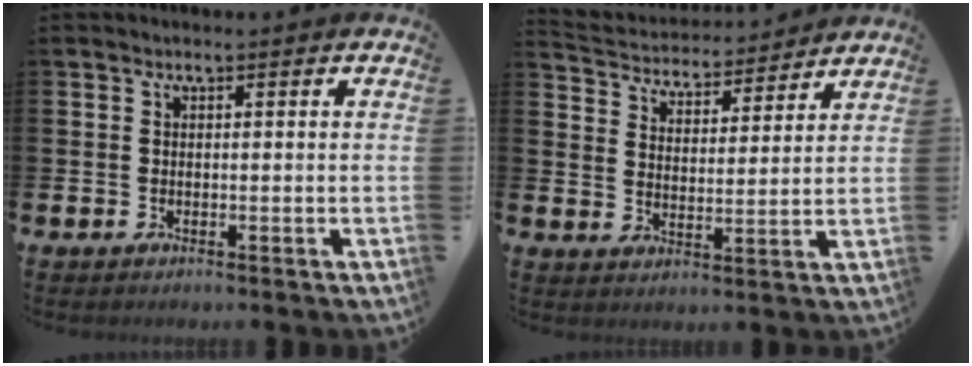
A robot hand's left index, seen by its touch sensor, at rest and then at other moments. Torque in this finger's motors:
{"motor_torque": [0.91, -1.24, 0.10, 0.00]}